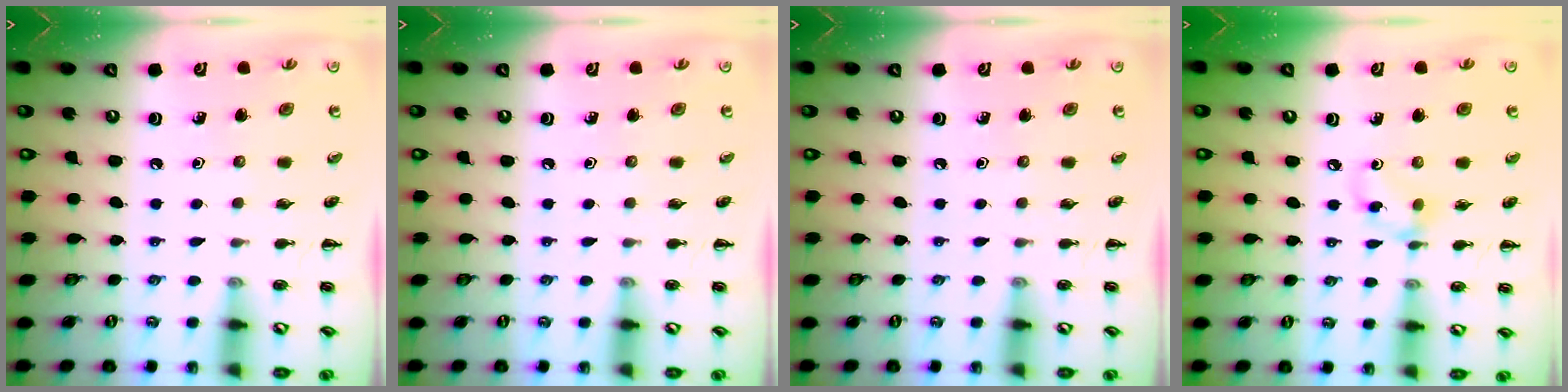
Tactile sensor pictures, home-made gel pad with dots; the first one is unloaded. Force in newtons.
{"total": 0.0}
{"total": 0.0}
{"total": 6.6, "press": 6.6, "slide": 0.6}